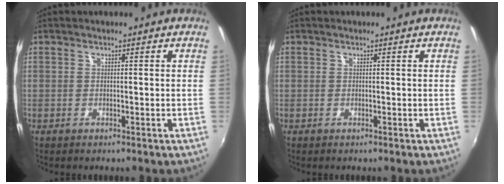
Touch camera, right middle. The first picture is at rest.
{"total": 0.0}